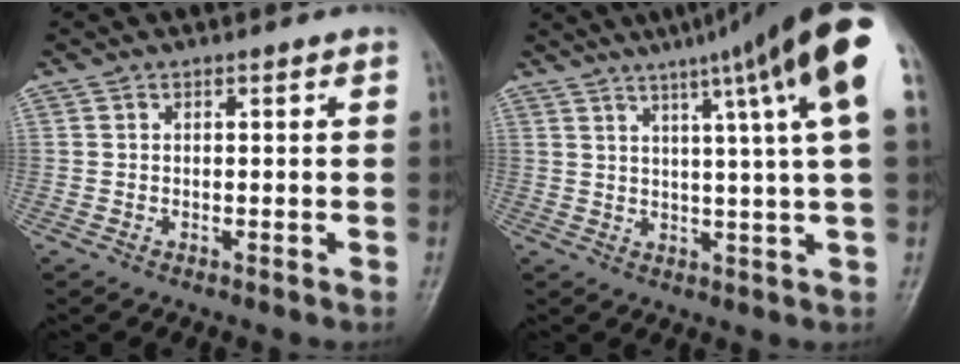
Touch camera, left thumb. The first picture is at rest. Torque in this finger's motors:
{"motor_torque": [0.88, 0.80, 1.85, -0.91, 0.36]}